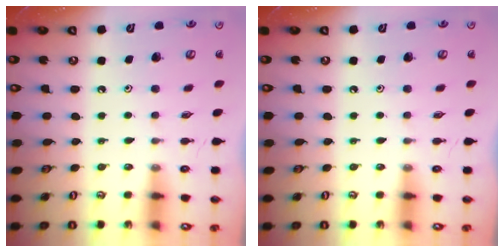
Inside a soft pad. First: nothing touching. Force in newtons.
{"total": 0.0}